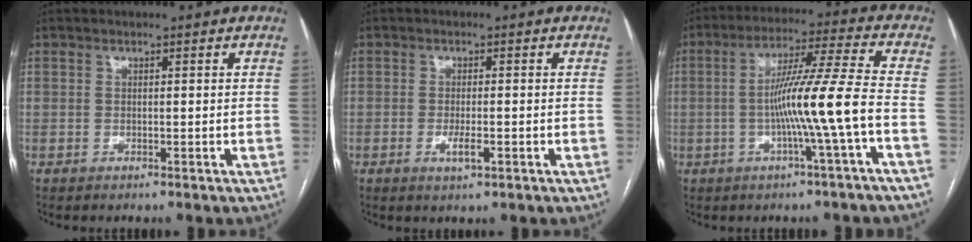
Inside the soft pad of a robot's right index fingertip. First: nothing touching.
{"total": 2.8, "force": [-1.0, 0.5, 2.5], "torque": [-0.047, -0.003, -0.014]}
{"total": 11.3, "force": [-2.8, -1.8, 10.8], "torque": [-0.192, 0.010, -0.049]}